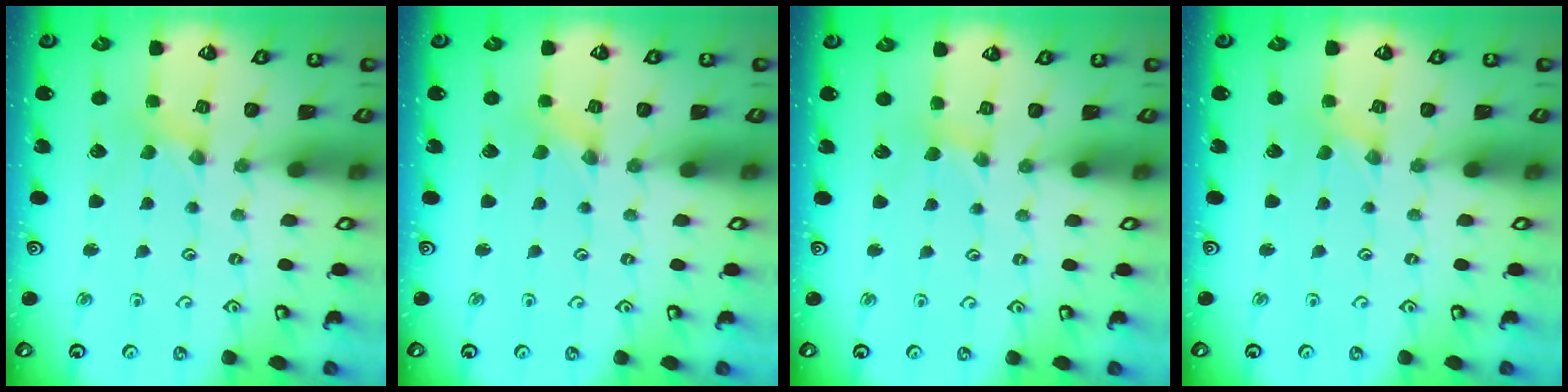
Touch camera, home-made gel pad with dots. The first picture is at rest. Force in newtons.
{"total": 0.0}
{"total": 2.2, "press": 2.2, "slide": 0.4}
{"total": 0.0}